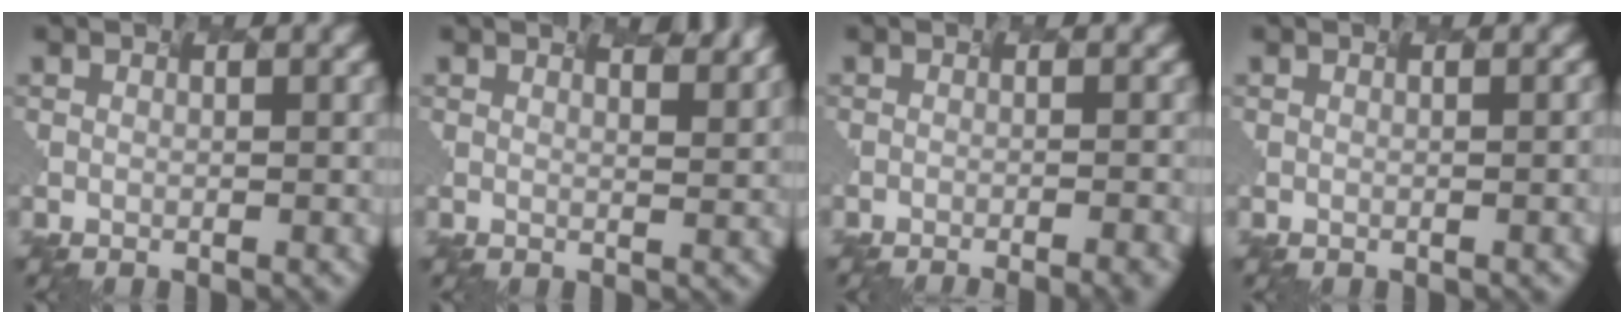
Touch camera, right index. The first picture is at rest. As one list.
[{"total": 2.6, "force": [2.4, 0.7, 0.6], "torque": [0.011, 0.005, 0.014]}, {"total": 4.3, "force": [-2.0, 1.7, 3.4], "torque": [0.000, 0.007, -0.007]}, {"total": 1.4, "force": [0.1, 0.7, 1.2], "torque": [0.006, 0.012, -0.003]}]